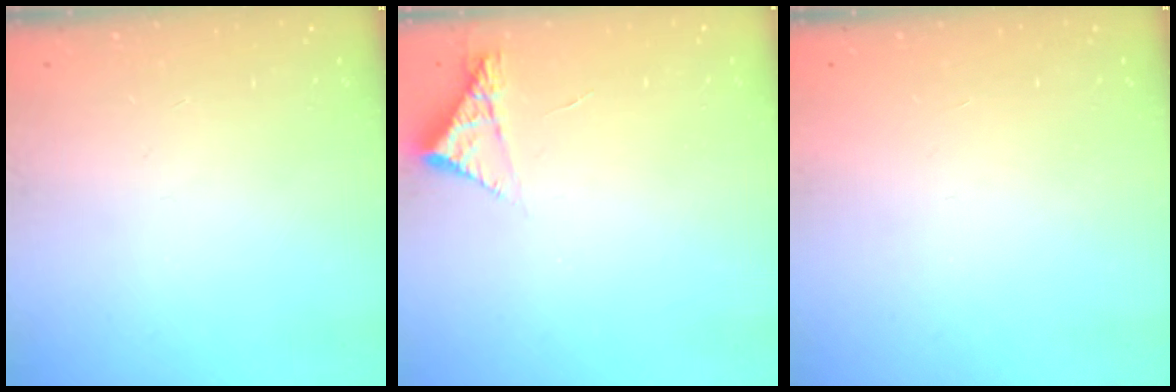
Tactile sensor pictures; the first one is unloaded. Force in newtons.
{"total": 4.3, "press": 4.3, "slide": 0.3}
{"total": 1.6, "press": 1.6, "slide": 0.1}